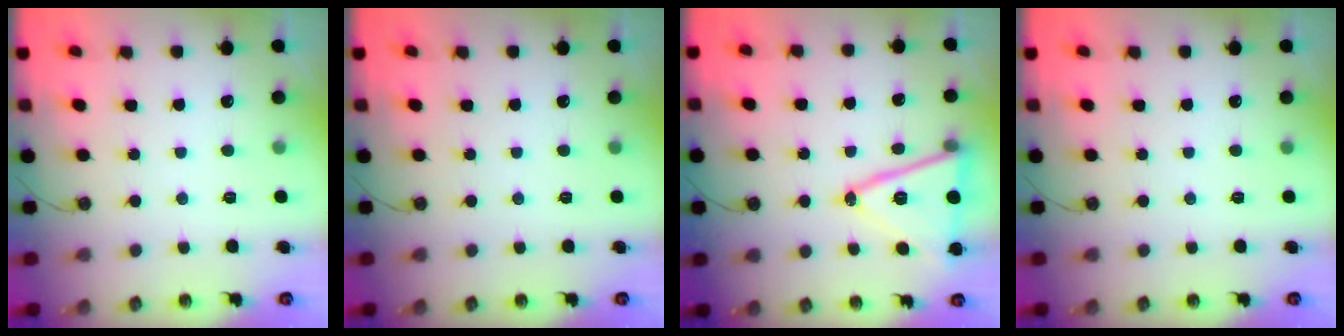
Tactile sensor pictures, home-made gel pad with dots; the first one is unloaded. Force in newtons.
{"total": 0.0}
{"total": 16.3, "press": 16.0, "slide": 3.3}
{"total": 0.0}